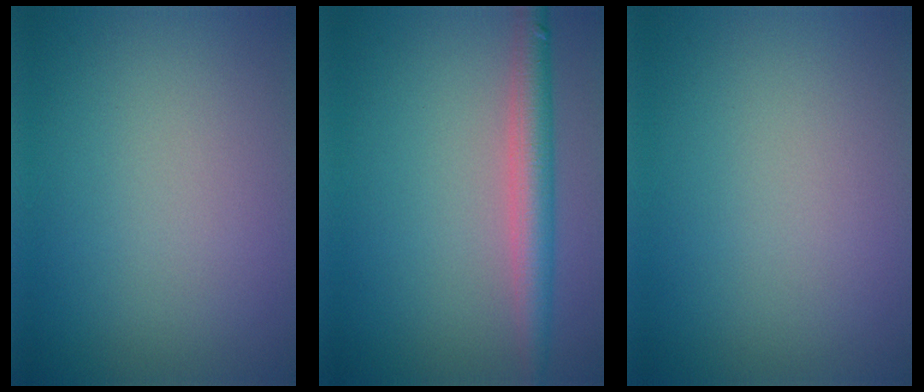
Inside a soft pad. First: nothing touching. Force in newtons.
{"total": 3.8, "press": 3.8, "slide": 0.2}
{"total": 0.0}